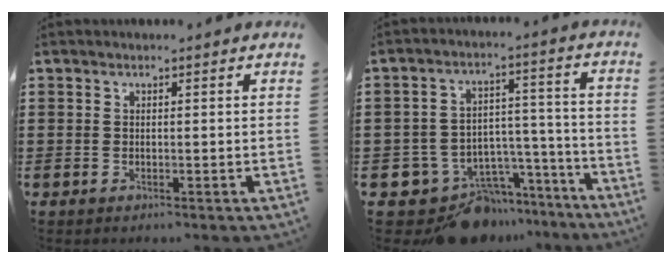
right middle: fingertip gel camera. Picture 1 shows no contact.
{"total": 9.8, "force": [-8.2, 5.1, 1.8], "torque": [-0.026, 0.036, -0.144]}